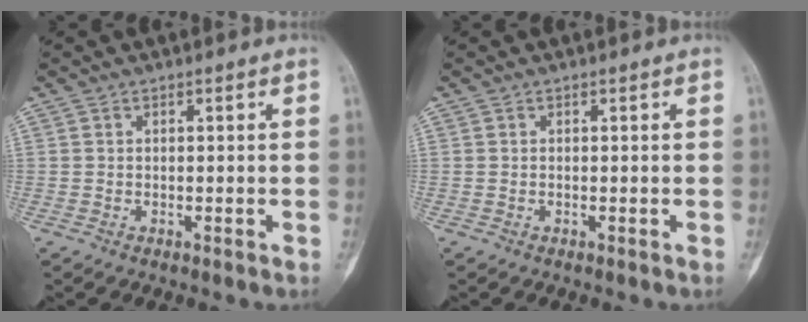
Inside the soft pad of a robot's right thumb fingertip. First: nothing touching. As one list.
[{"total": 0.0}]